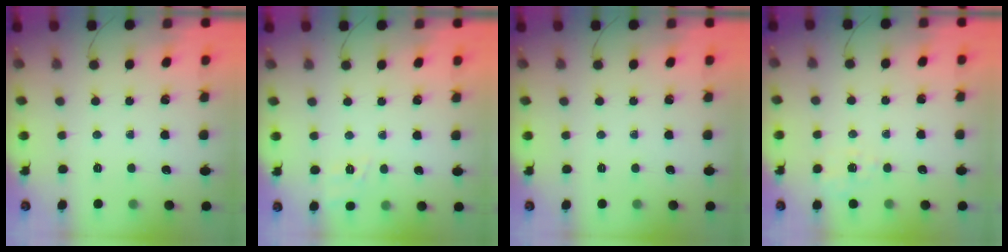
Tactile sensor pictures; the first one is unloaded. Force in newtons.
{"total": 2.7, "press": 2.0, "slide": 1.8}
{"total": 0.0}
{"total": 2.1, "press": 1.3, "slide": 1.7}